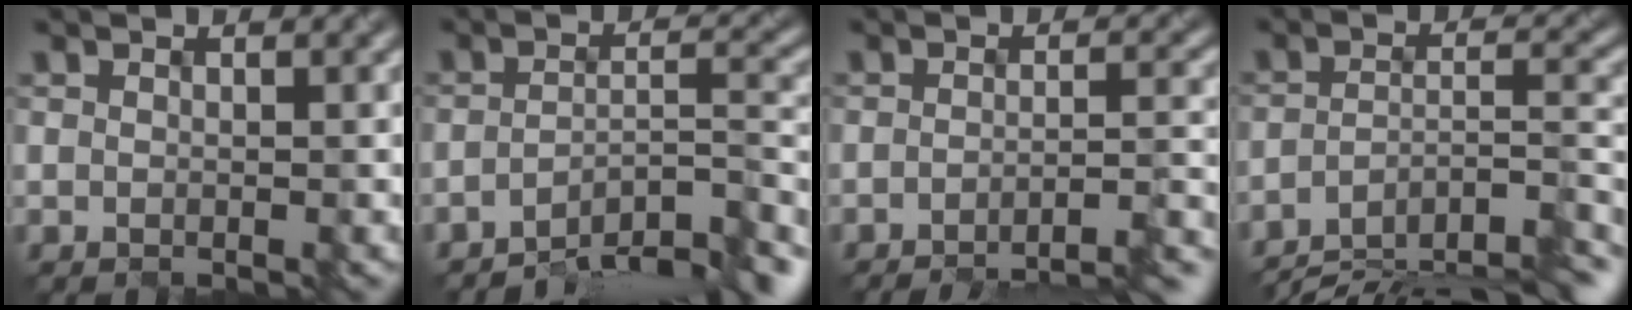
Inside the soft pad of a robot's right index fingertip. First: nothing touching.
{"total": 7.1, "force": [-6.0, 1.2, 3.6], "torque": [-0.049, 0.003, -0.094]}
{"total": 7.5, "force": [-6.1, 1.0, 4.4], "torque": [-0.048, 0.009, -0.072]}
{"total": 10.8, "force": [-9.3, 2.3, 5.1], "torque": [-0.081, 0.008, -0.139]}